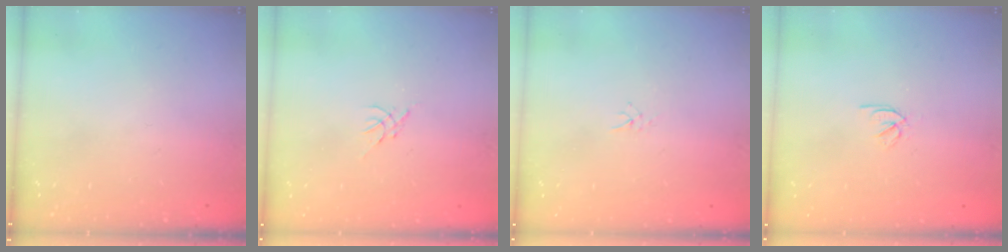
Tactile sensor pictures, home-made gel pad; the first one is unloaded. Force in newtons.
{"total": 0.0}
{"total": 2.0, "press": 2.0, "slide": 0.3}
{"total": 2.4, "press": 2.3, "slide": 0.7}